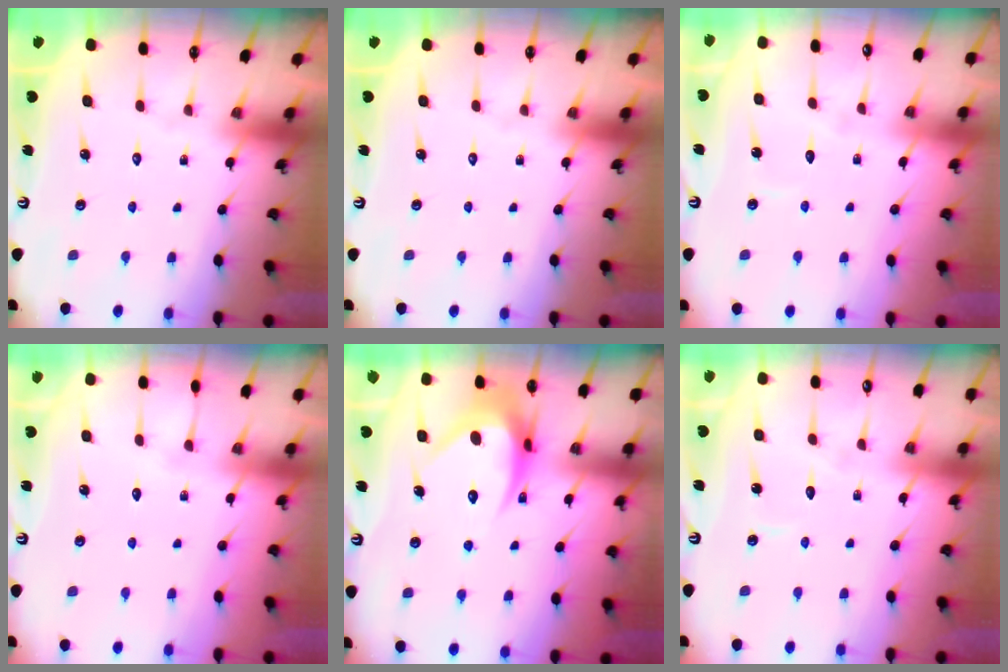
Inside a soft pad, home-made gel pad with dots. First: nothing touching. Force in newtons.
{"total": 0.0}
{"total": 2.7, "press": 2.7, "slide": 0.2}
{"total": 2.5, "press": 2.5, "slide": 0.4}
{"total": 10.5, "press": 10.5, "slide": 0.4}
{"total": 3.7, "press": 3.7, "slide": 0.2}